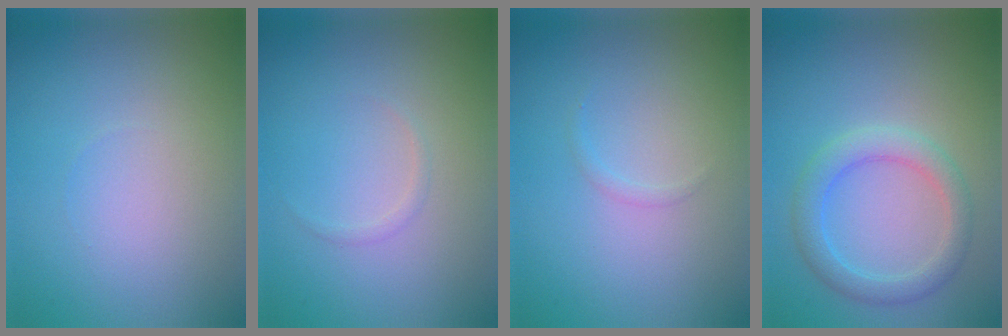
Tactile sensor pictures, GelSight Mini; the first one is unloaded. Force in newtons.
{"total": 0.5, "press": 0.5, "slide": 0.0}
{"total": 0.5, "press": 0.5, "slide": 0.0}
{"total": 3.1, "press": 3.1, "slide": 0.1}